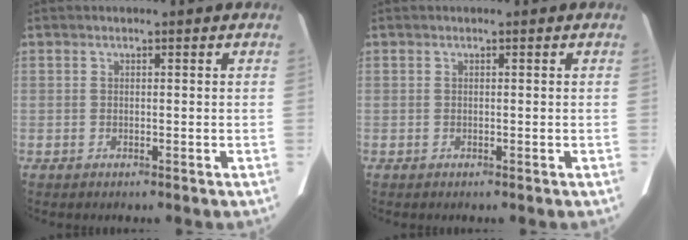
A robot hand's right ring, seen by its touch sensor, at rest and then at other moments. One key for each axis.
{"total": 0.0}